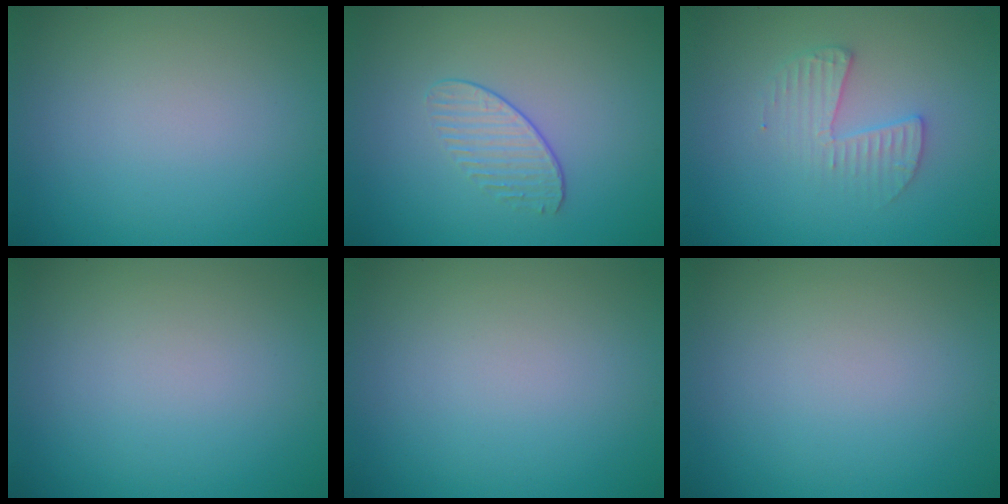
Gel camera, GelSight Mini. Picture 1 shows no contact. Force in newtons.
{"total": 1.6, "press": 1.1, "slide": 1.2}
{"total": 2.3, "press": 2.3, "slide": 0.3}
{"total": 0.0}
{"total": 0.0}
{"total": 0.0}